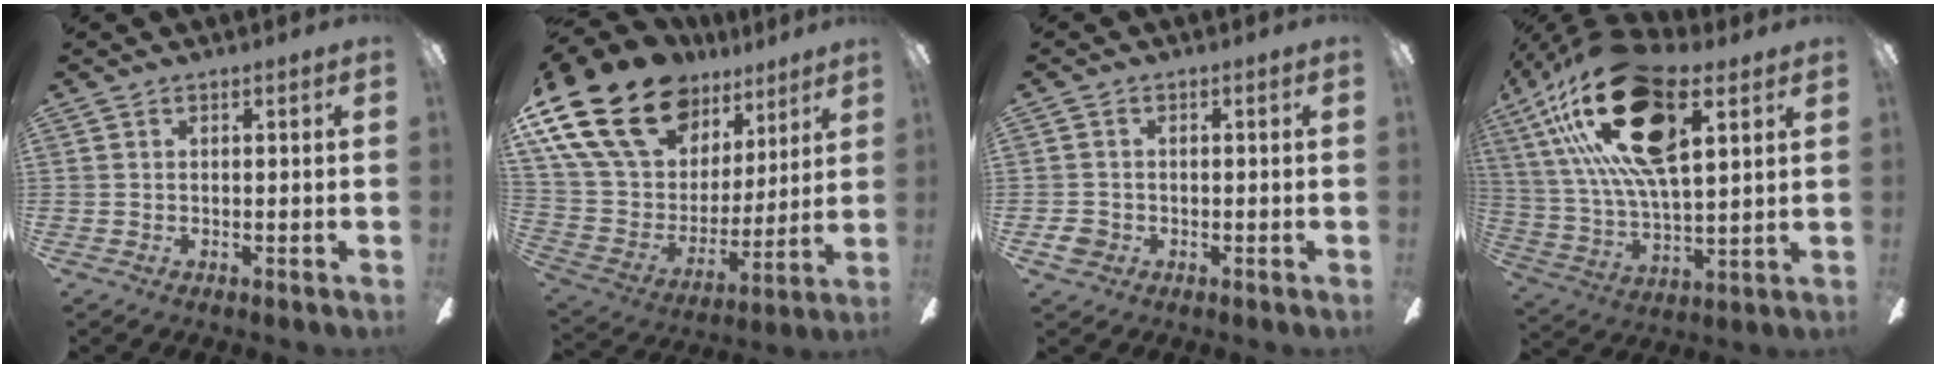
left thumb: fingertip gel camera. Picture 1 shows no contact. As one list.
[{"total": 24.3, "force": [15.3, 14.4, 12.2], "torque": [-0.254, -0.088, 0.296]}, {"total": 3.0, "force": [-1.1, 2.5, 1.2], "torque": [-0.024, 0.006, -0.023]}, {"total": 26.5, "force": [12.8, 11.0, 20.4], "torque": [-0.409, -0.038, 0.217]}]